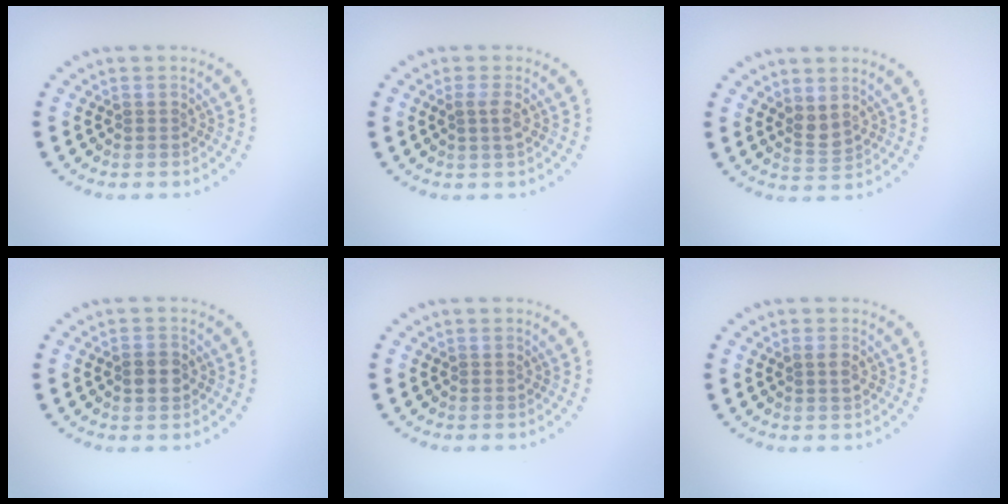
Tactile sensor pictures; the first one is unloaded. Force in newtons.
{"total": 1.4, "press": 1.2, "slide": 0.7}
{"total": 1.5, "press": 1.2, "slide": 0.9}
{"total": 1.8, "press": 1.7, "slide": 0.3}
{"total": 0.0}
{"total": 0.9, "press": 0.9, "slide": 0.3}